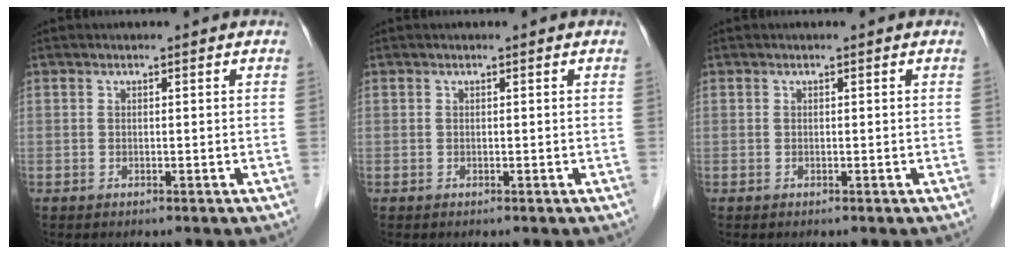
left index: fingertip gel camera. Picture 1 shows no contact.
{"total": 0.0}
{"total": 0.0}